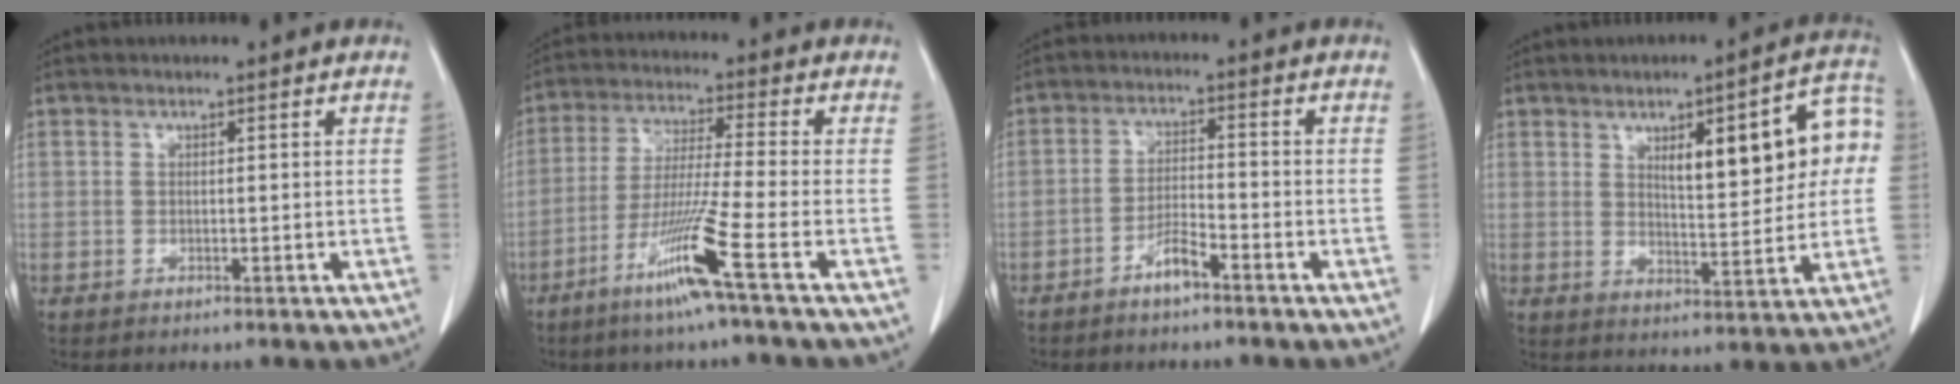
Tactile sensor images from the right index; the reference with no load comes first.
{"total": 10.1, "force": [-5.3, -2.0, 8.4], "torque": [-0.159, -0.028, -0.109]}
{"total": 3.9, "force": [-2.9, 0.5, 2.7], "torque": [-0.054, 0.004, -0.053]}
{"total": 13.8, "force": [3.3, 3.6, 13.0], "torque": [-0.168, 0.029, 0.048]}